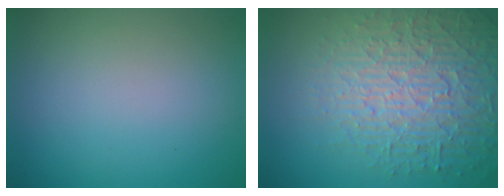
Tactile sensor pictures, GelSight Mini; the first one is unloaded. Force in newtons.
{"total": 7.4, "press": 7.2, "slide": 1.7}